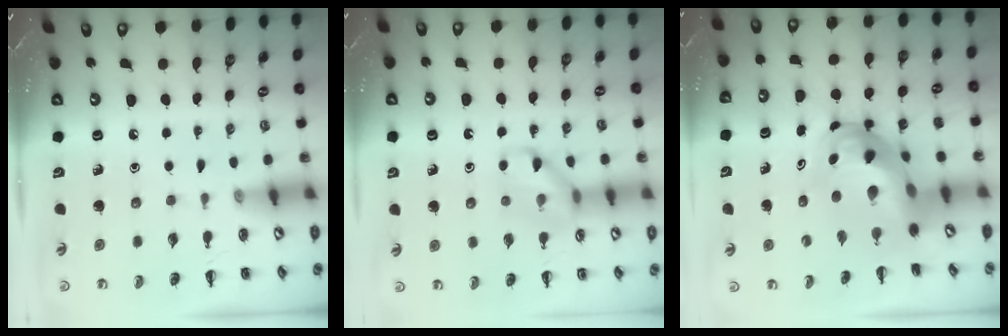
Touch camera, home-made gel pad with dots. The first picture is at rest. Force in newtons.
{"total": 11.6, "press": 11.6, "slide": 1.1}
{"total": 9.0, "press": 8.7, "slide": 2.5}